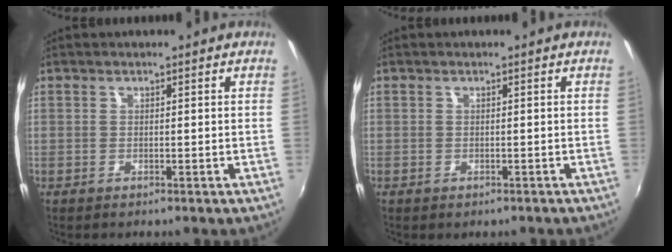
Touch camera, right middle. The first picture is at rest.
{"total": 0.7, "force": [-0.5, 0.3, 0.3], "torque": [-0.008, 0.000, -0.004]}